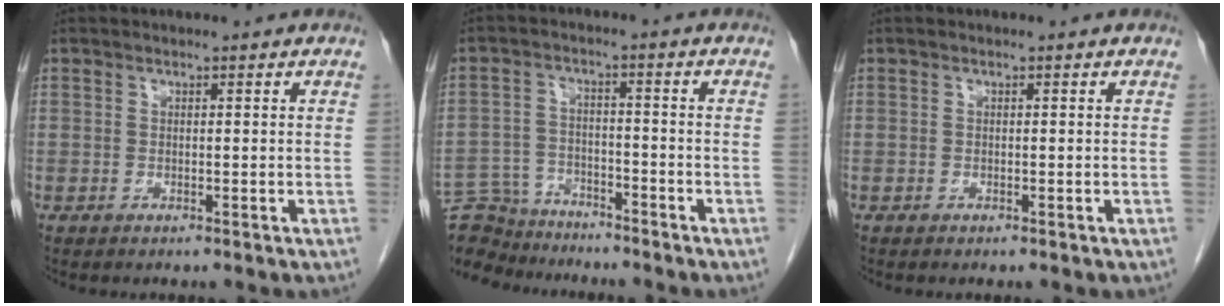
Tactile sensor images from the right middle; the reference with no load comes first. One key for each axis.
{"total": 9.7, "fx": -9.2, "fy": 3.0, "fz": 0.5, "tx": -0.015, "ty": 0.018, "tz": -0.160}
{"total": 0.0}